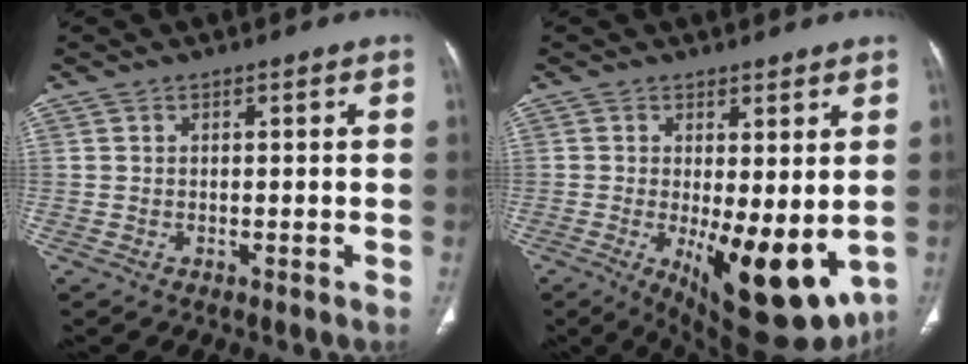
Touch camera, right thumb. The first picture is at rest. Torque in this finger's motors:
{"motor_torque": [2.33, 2.23, 0.09, 0.06, 0.48]}